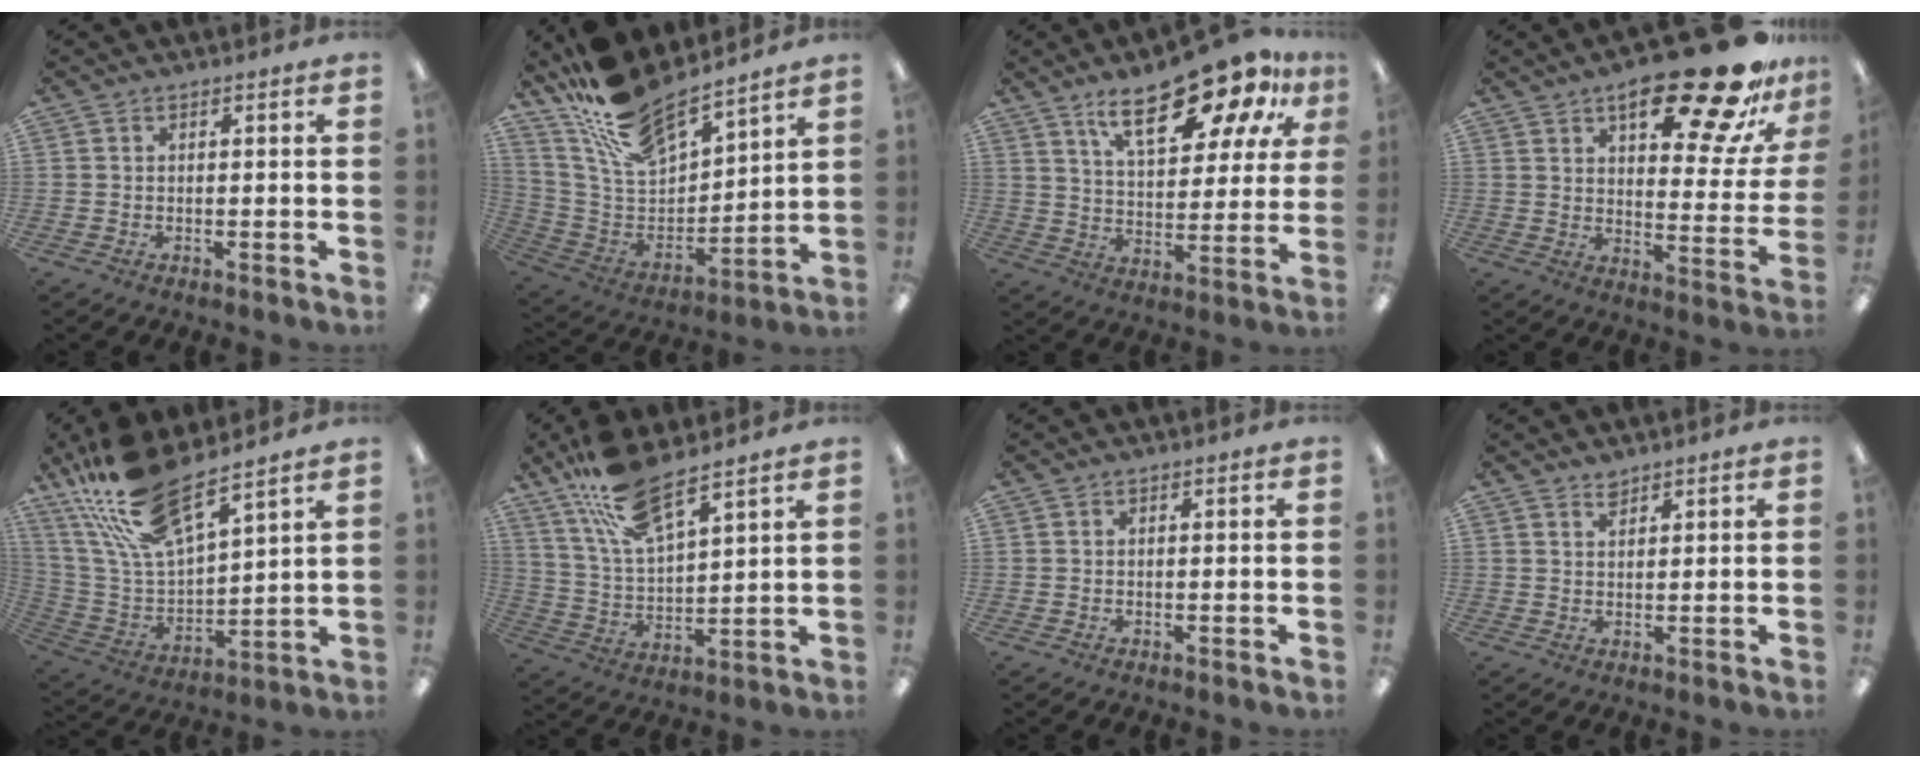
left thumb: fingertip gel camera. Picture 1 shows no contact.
{"total": 17.4, "force": [15.3, 5.2, 6.4], "torque": [-0.152, -0.109, 0.277]}
{"total": 21.5, "force": [14.0, 8.2, 14.1], "torque": [-0.213, -0.074, 0.229]}
{"total": 23.5, "force": [16.0, 7.7, 15.3], "torque": [-0.198, -0.105, 0.251]}
{"total": 19.6, "force": [15.1, 5.7, 11.1], "torque": [-0.259, -0.085, 0.270]}
{"total": 14.7, "force": [10.9, 4.7, 8.7], "torque": [-0.179, -0.045, 0.196]}
{"total": 0.0}
{"total": 2.1, "force": [2.0, 0.7, 0.4], "torque": [-0.011, -0.003, 0.038]}